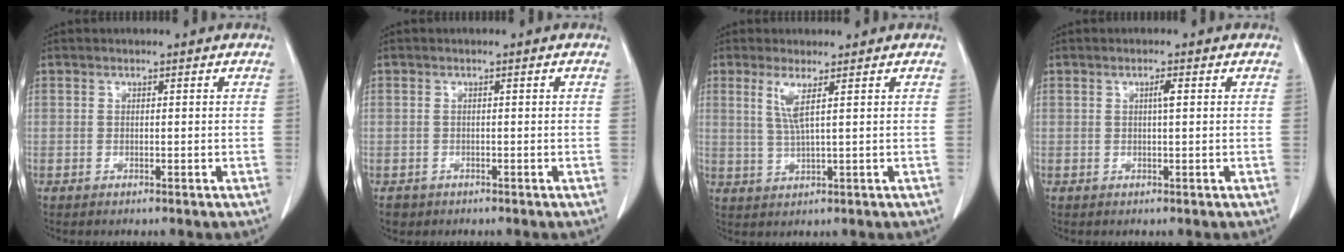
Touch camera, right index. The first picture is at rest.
{"total": 1.7, "force": [-0.9, 1.5, 0.1], "torque": [-0.008, 0.003, -0.013]}
{"total": 3.6, "force": [1.4, -0.3, 3.3], "torque": [-0.074, -0.003, 0.033]}
{"total": 1.3, "force": [0.3, 0.0, 1.3], "torque": [-0.024, 0.002, 0.004]}